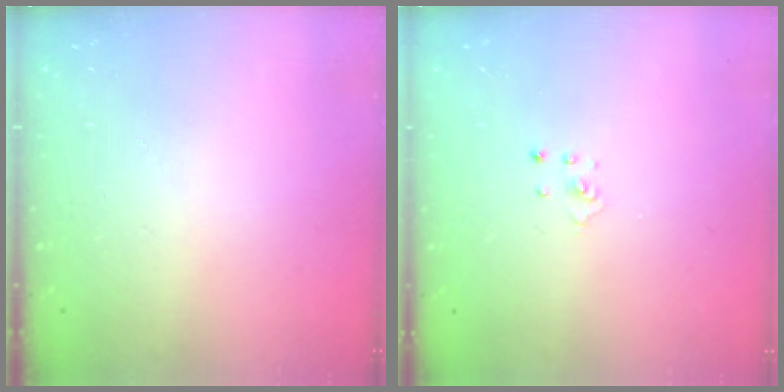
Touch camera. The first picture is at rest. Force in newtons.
{"total": 0.9, "press": 0.9, "slide": 0.1}